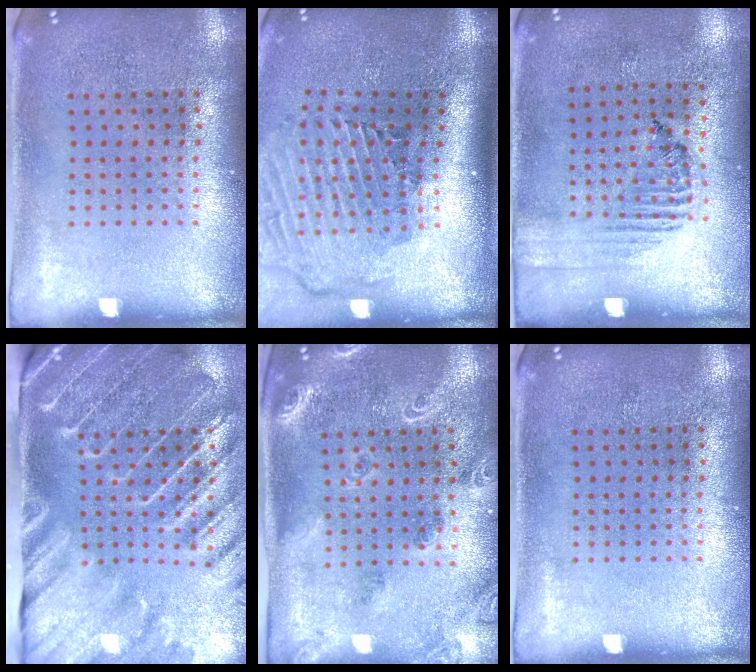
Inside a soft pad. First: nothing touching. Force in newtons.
{"total": 2.9, "press": 2.0, "slide": 2.1}
{"total": 1.5, "press": 1.1, "slide": 1.0}
{"total": 4.1, "press": 3.3, "slide": 2.4}
{"total": 1.8, "press": 1.7, "slide": 0.4}
{"total": 0.0}